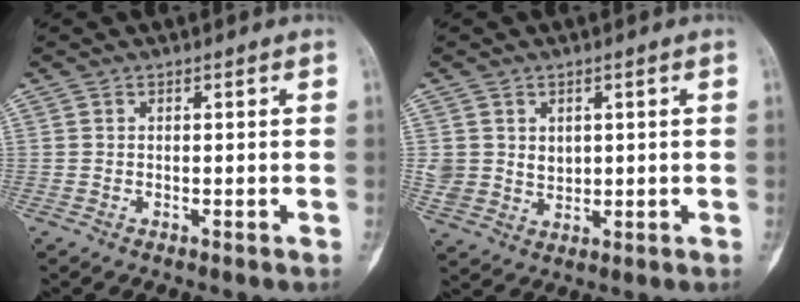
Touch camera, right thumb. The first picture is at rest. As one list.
[{"total": 5.4, "force": [1.6, 4.7, 2.1], "torque": [-0.023, -0.013, 0.044]}]